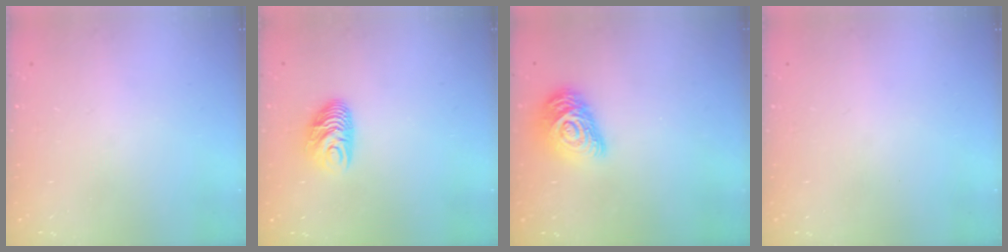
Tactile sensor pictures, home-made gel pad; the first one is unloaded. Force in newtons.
{"total": 7.9, "press": 7.8, "slide": 1.0}
{"total": 13.3, "press": 13.3, "slide": 0.9}
{"total": 0.0}